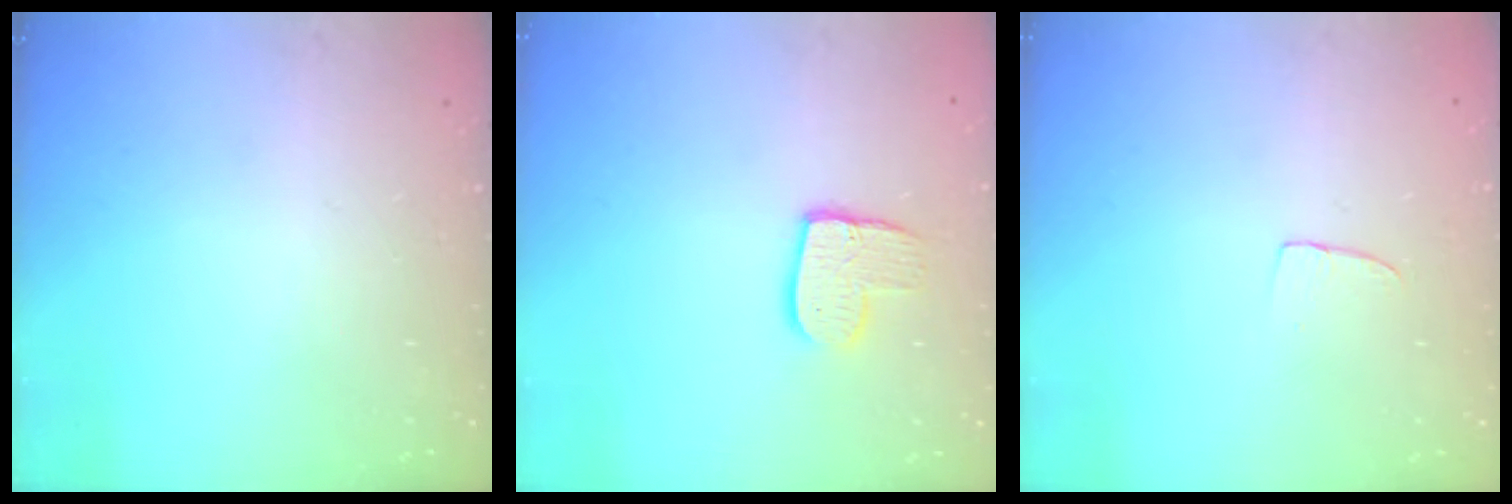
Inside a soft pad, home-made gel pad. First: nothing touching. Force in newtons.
{"total": 9.8, "press": 9.8, "slide": 0.7}
{"total": 3.7, "press": 3.7, "slide": 0.2}